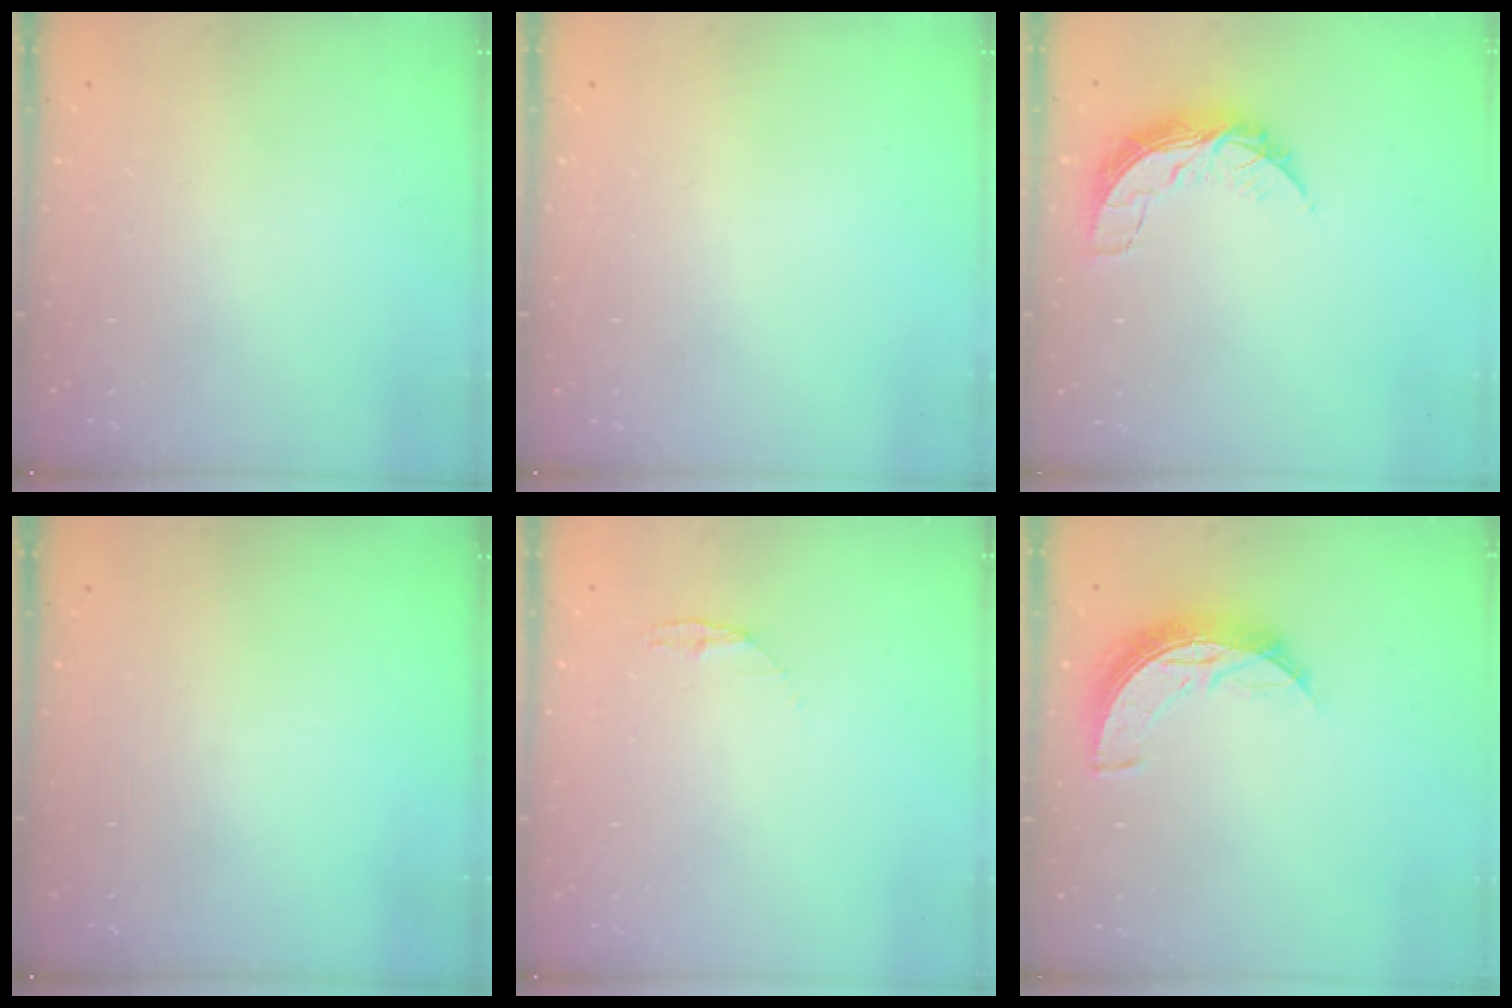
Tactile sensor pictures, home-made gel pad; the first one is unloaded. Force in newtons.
{"total": 0.0}
{"total": 7.9, "press": 7.9, "slide": 0.6}
{"total": 0.0}
{"total": 3.8, "press": 3.7, "slide": 0.4}
{"total": 10.1, "press": 10.1, "slide": 0.6}